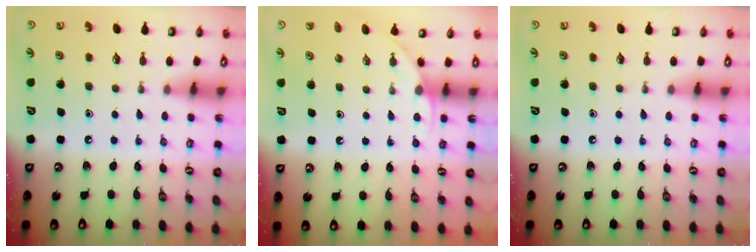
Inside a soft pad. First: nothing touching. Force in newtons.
{"total": 3.5, "press": 3.5, "slide": 0.3}
{"total": 0.0}